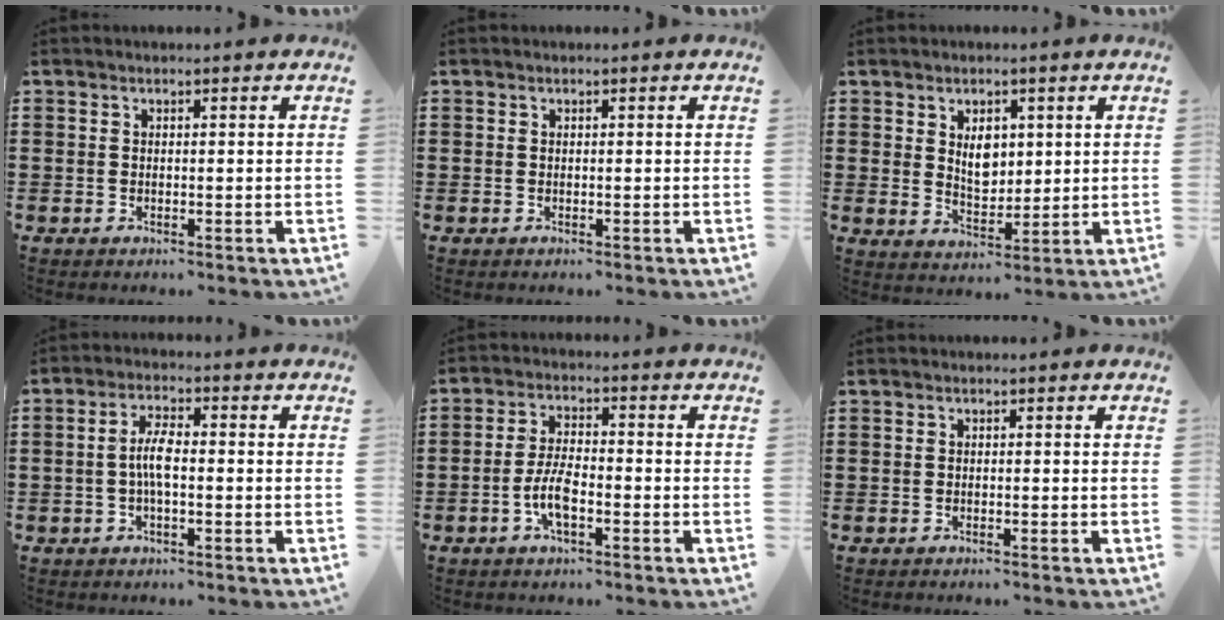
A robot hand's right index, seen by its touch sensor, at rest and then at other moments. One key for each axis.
{"total": 0.0}
{"total": 4.6, "fx": 1.6, "fy": 3.2, "fz": 2.9, "tx": -0.050, "ty": 0.004, "tz": 0.026}
{"total": 4.2, "fx": -0.6, "fy": 1.4, "fz": 3.9, "tx": -0.085, "ty": -0.001, "tz": -0.016}
{"total": 5.5, "fx": -2.1, "fy": 1.9, "fz": 4.7, "tx": -0.114, "ty": -0.003, "tz": -0.048}
{"total": 0.0}